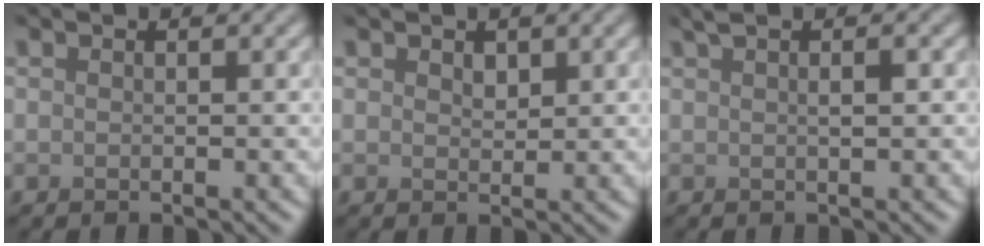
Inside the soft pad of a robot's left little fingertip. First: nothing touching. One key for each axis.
{"total": 0.9, "fx": 0.6, "fy": 0.6, "fz": 0.2, "tx": -0.005, "ty": -0.003, "tz": 0.013}
{"total": 2.0, "fx": 0.8, "fy": 0.5, "fz": 1.7, "tx": -0.026, "ty": 0.003, "tz": 0.012}